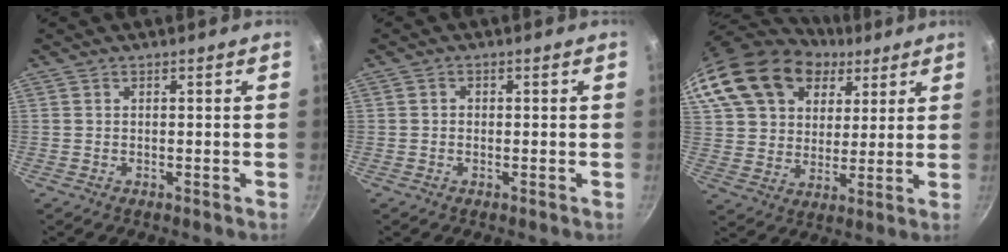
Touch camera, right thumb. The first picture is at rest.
{"total": 0.8, "force": [-0.2, 0.8, 0.3], "torque": [-0.003, 0.004, -0.003]}
{"total": 22.0, "force": [10.5, 15.7, 11.4], "torque": [-0.203, 0.000, 0.189]}